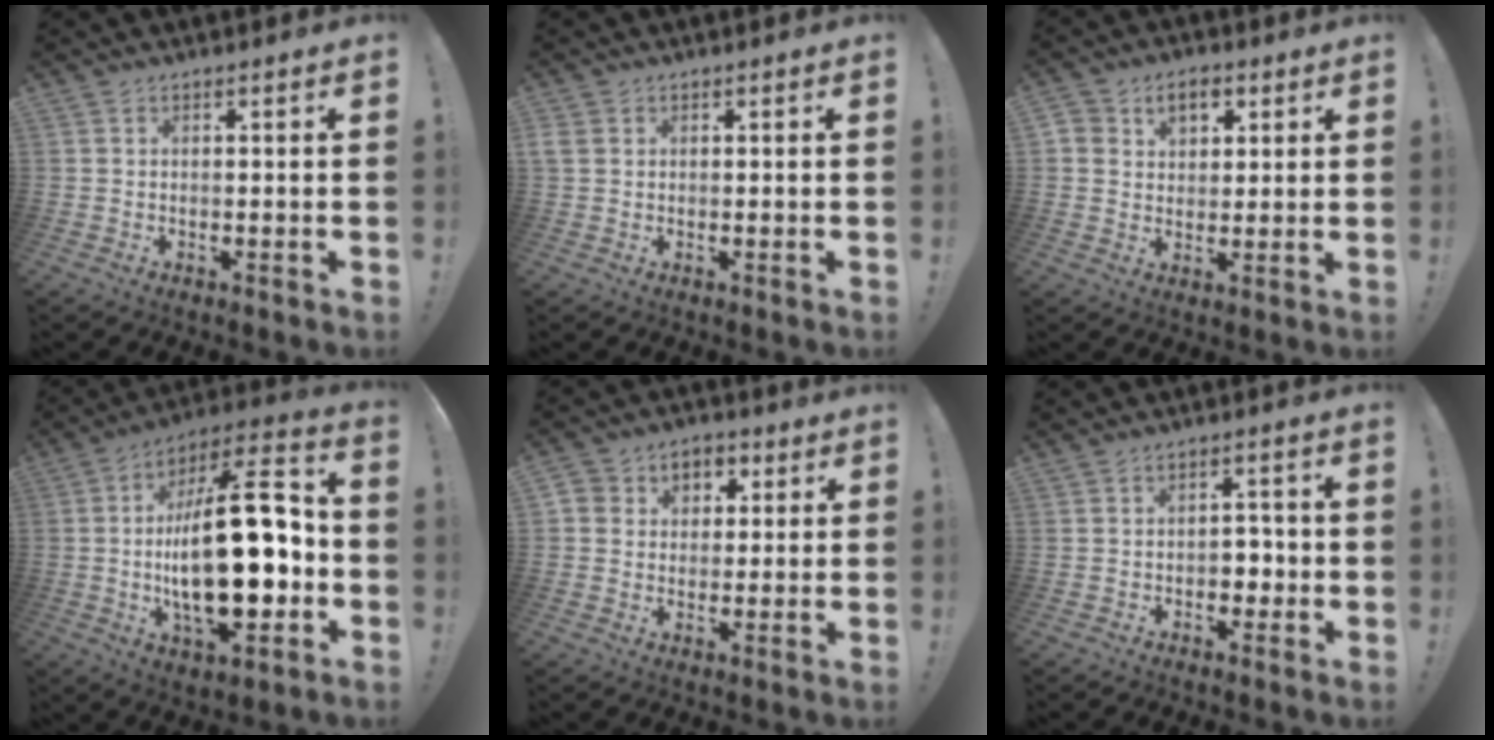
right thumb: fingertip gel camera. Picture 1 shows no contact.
{"total": 2.2, "force": [0.9, 1.6, 1.3], "torque": [-0.027, 0.005, 0.019]}
{"total": 7.6, "force": [3.4, 6.1, 3.2], "torque": [-0.045, -0.011, 0.066]}
{"total": 27.3, "force": [-3.2, 11.4, 24.6], "torque": [-0.419, 0.010, -0.053]}
{"total": 6.6, "force": [0.6, 6.3, 1.8], "torque": [-0.026, 0.008, 0.016]}
{"total": 4.7, "force": [-1.3, 3.8, 2.4], "torque": [-0.036, 0.011, -0.023]}